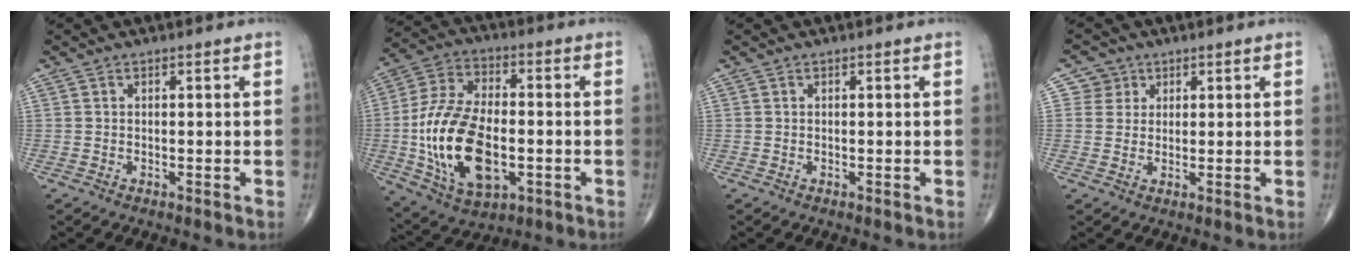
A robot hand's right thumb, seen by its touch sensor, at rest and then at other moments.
{"total": 20.3, "force": [-3.4, 11.2, 16.6], "torque": [-0.319, 0.012, -0.052]}
{"total": 0.0}
{"total": 3.6, "force": [1.4, 3.3, -0.2], "torque": [0.030, -0.003, 0.016]}